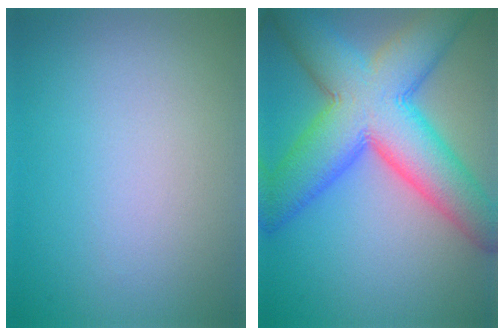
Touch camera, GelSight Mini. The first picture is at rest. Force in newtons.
{"total": 12.1, "press": 12.1, "slide": 0.5}